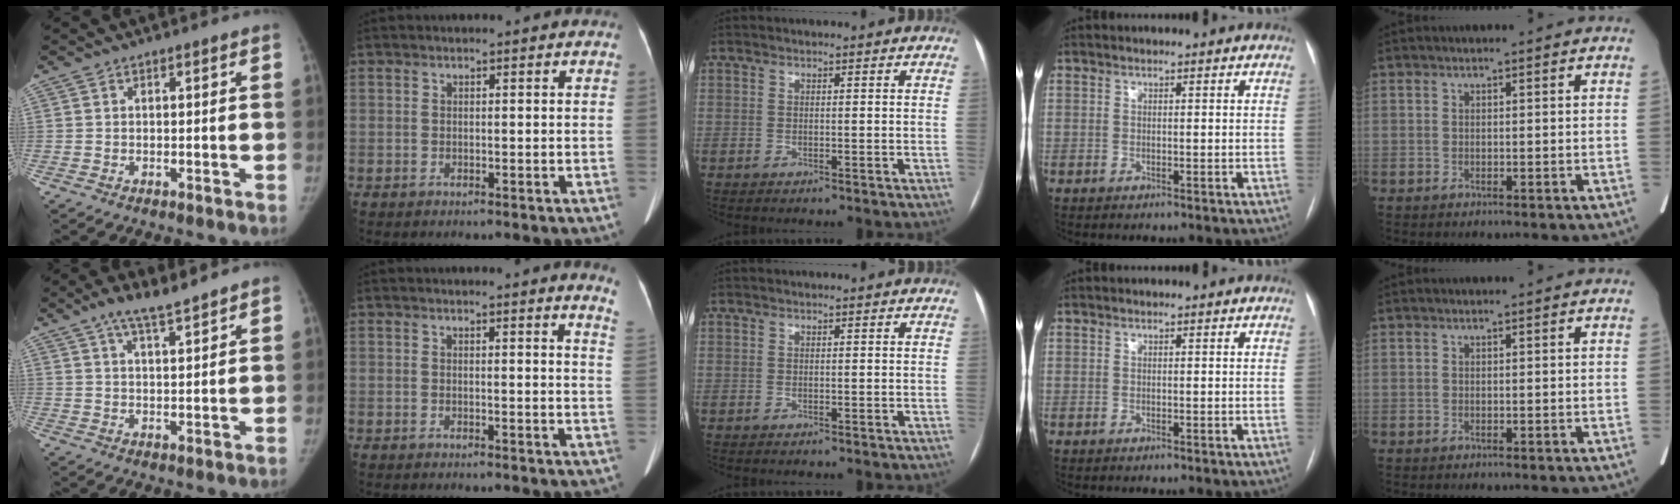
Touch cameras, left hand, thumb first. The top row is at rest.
{"thumb": {"total": 6.6, "force": [5.0, 1.4, 4.0], "torque": [-0.068, -0.019, 0.089]}, "index": {"total": 5.7, "force": [5.4, -0.8, 1.7], "torque": [-0.016, -0.040, 0.029]}}